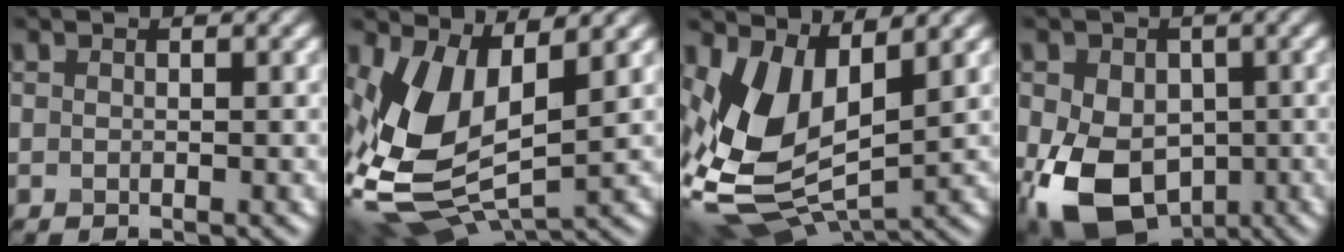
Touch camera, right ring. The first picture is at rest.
{"total": 10.2, "force": [0.6, 5.6, 8.5], "torque": [-0.199, -0.034, 0.019]}
{"total": 9.6, "force": [1.2, 5.8, 7.6], "torque": [-0.171, -0.031, 0.032]}
{"total": 11.8, "force": [-2.9, 8.6, 7.5], "torque": [-0.130, -0.030, -0.043]}